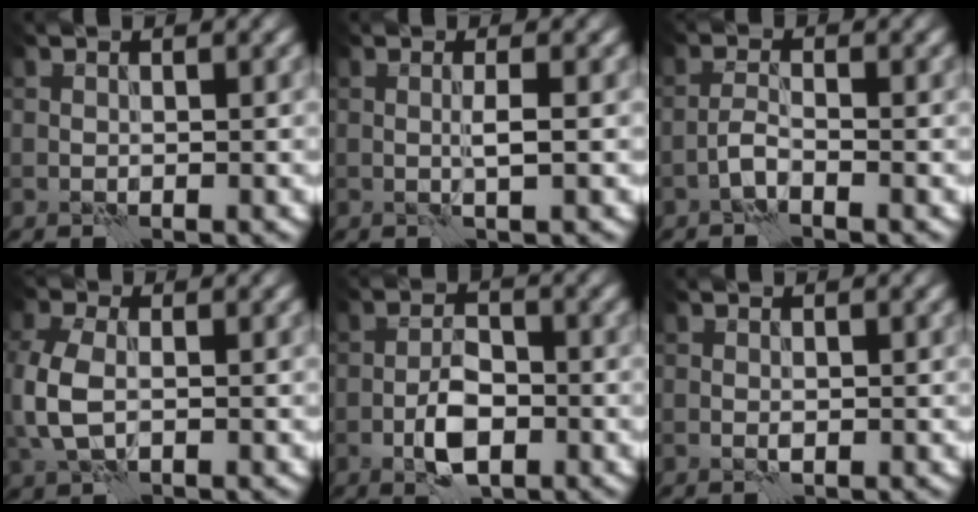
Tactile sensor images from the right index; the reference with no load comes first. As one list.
[{"total": 1.4, "force": [0.1, 0.2, 1.4], "torque": [-0.027, 0.005, -0.001]}, {"total": 1.6, "force": [-1.0, 0.4, 1.2], "torque": [-0.024, 0.007, -0.025]}, {"total": 4.6, "force": [-0.1, 3.1, 3.4], "torque": [-0.097, 0.002, -0.004]}, {"total": 4.3, "force": [-1.9, 1.9, 3.3], "torque": [-0.058, 0.004, -0.037]}, {"total": 0.8, "force": [-0.2, 0.3, 0.7], "torque": [-0.015, 0.001, -0.004]}]